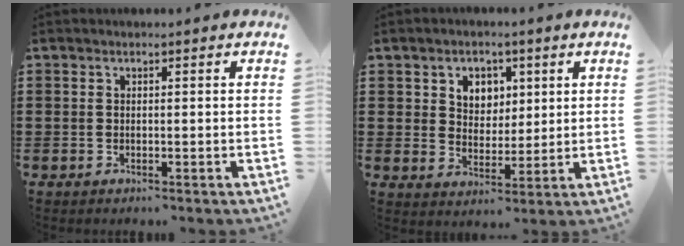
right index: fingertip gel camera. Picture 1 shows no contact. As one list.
[{"total": 4.4, "force": [2.0, 3.8, 1.1], "torque": [-0.033, 0.011, 0.033]}]